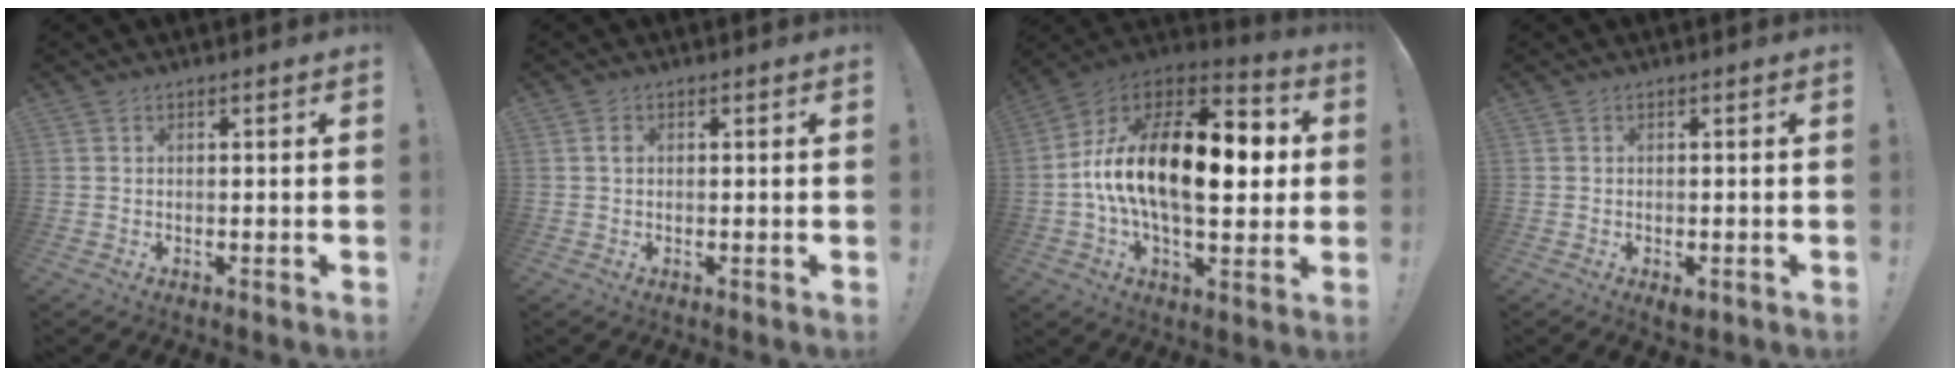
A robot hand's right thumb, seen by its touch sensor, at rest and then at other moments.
{"total": 1.1, "force": [0.2, 0.7, 0.8], "torque": [-0.010, 0.001, 0.001]}
{"total": 24.4, "force": [0.1, 12.3, 21.1], "torque": [-0.375, 0.008, 0.002]}
{"total": 1.9, "force": [-1.0, 0.9, 1.3], "torque": [-0.030, 0.006, -0.016]}